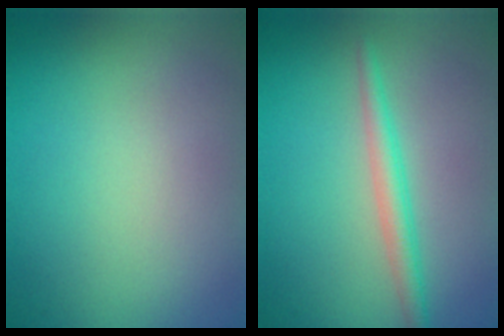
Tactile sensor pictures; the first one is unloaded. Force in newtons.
{"total": 2.3, "press": 2.3, "slide": 0.1}